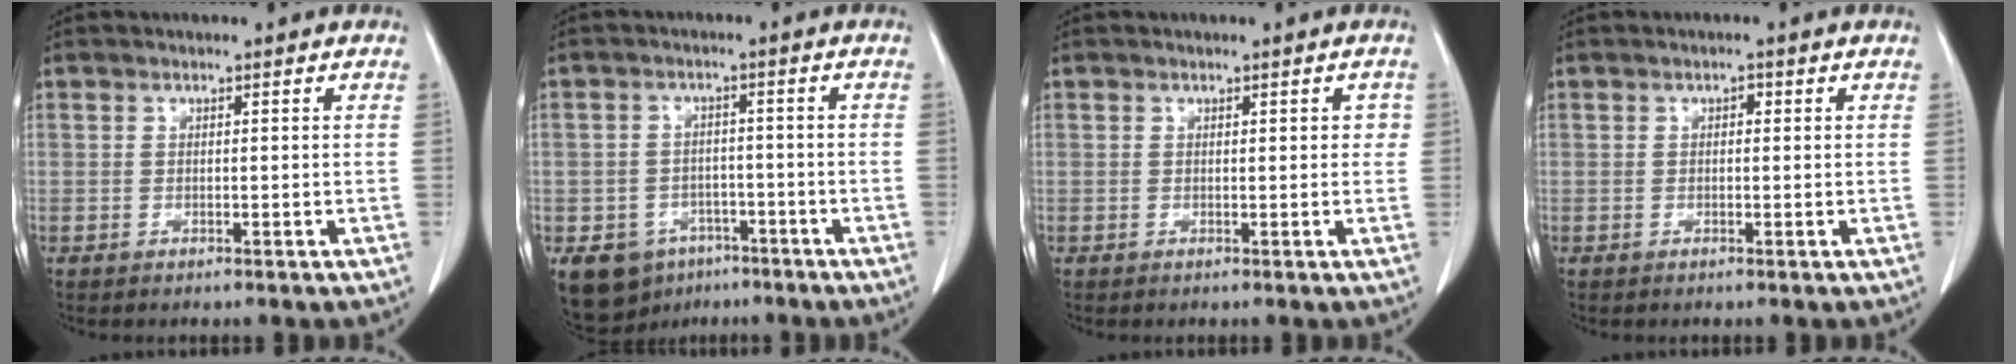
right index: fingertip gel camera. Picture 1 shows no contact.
{"total": 8.7, "force": [-5.1, 6.6, 2.6], "torque": [-0.049, 0.008, -0.067]}
{"total": 1.6, "force": [0.4, 0.9, 1.2], "torque": [-0.010, 0.009, 0.005]}
{"total": 0.8, "force": [0.2, 0.5, 0.6], "torque": [-0.006, 0.005, 0.001]}